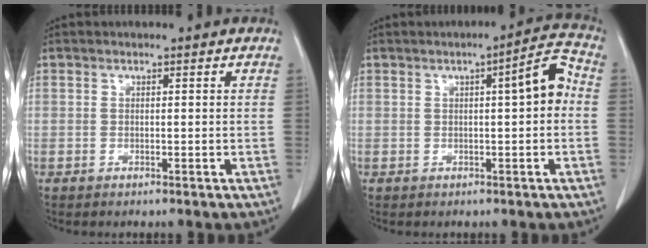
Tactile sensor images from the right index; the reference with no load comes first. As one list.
[{"total": 5.5, "force": [0.4, 0.8, 5.4], "torque": [-0.071, 0.017, 0.000]}]